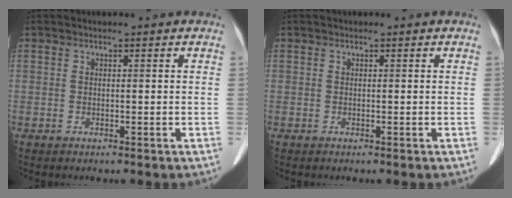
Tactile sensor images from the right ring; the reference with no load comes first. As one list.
[{"total": 0.0}]